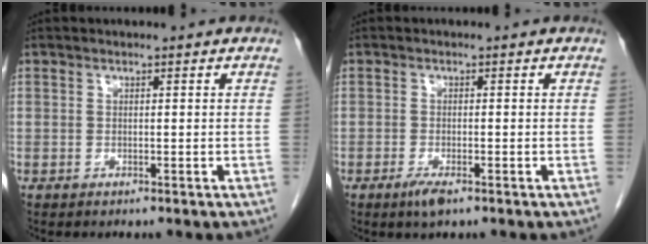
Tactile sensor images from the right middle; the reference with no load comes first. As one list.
[{"total": 2.4, "force": [-1.5, 0.5, 1.9], "torque": [-0.038, -0.004, -0.027]}]